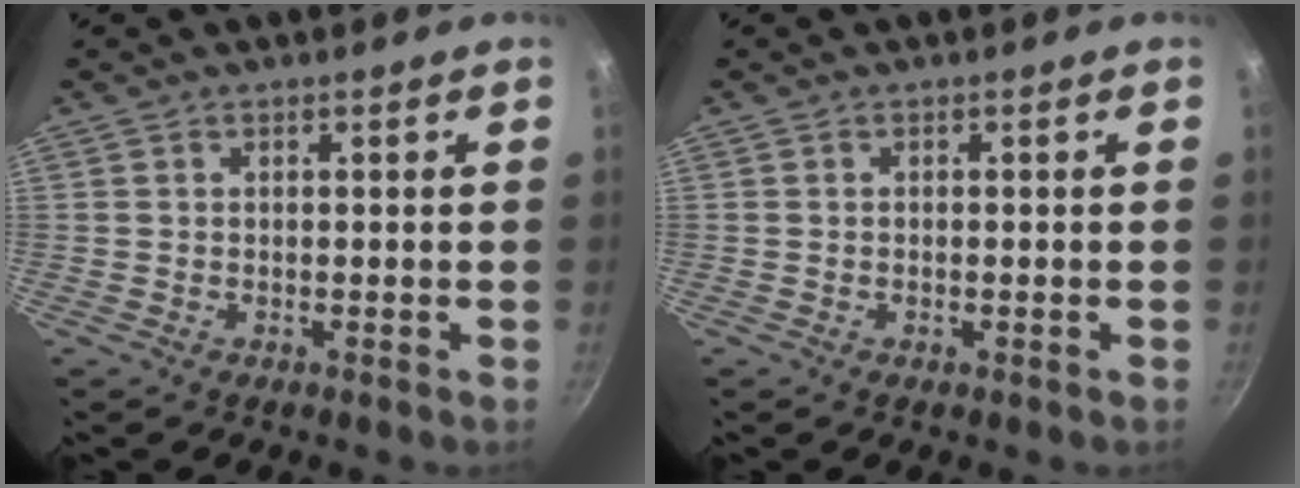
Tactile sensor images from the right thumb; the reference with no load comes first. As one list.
[{"total": 0.6, "force": [-0.2, 0.3, 0.5], "torque": [-0.008, 0.002, -0.004]}]